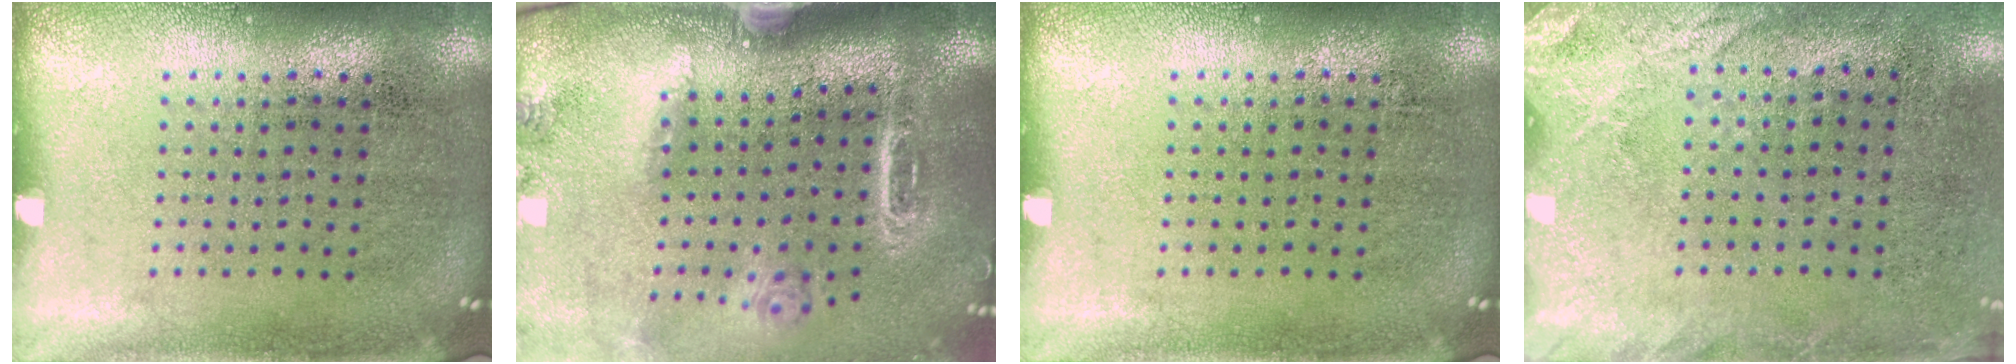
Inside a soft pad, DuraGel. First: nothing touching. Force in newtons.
{"total": 2.2, "press": 1.9, "slide": 1.0}
{"total": 0.0}
{"total": 2.5, "press": 1.9, "slide": 1.6}